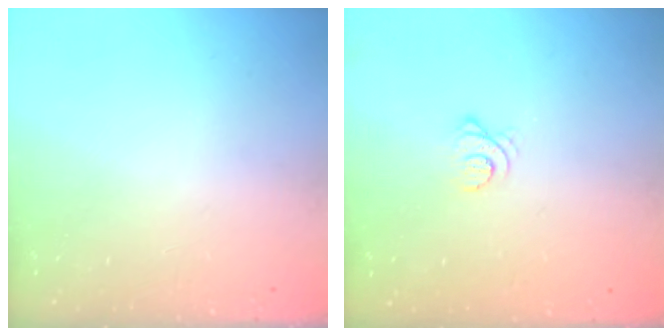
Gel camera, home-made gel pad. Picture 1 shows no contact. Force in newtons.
{"total": 3.2, "press": 3.2, "slide": 0.5}